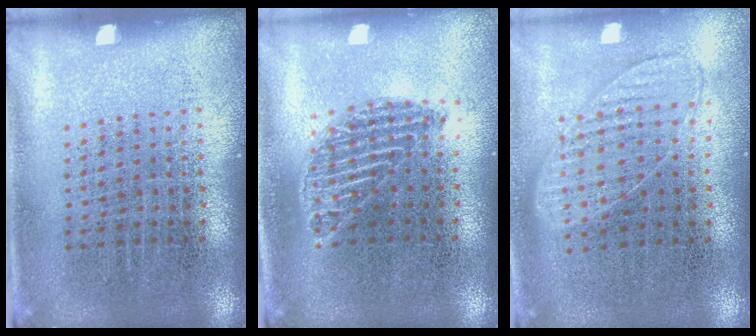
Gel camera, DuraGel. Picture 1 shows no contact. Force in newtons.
{"total": 1.2, "press": 1.1, "slide": 0.4}
{"total": 0.9, "press": 0.8, "slide": 0.3}